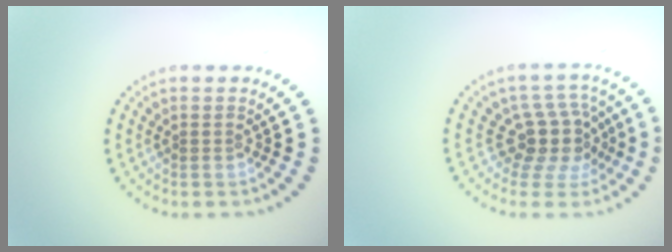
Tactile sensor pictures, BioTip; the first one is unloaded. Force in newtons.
{"total": 3.9, "press": 2.9, "slide": 2.6}